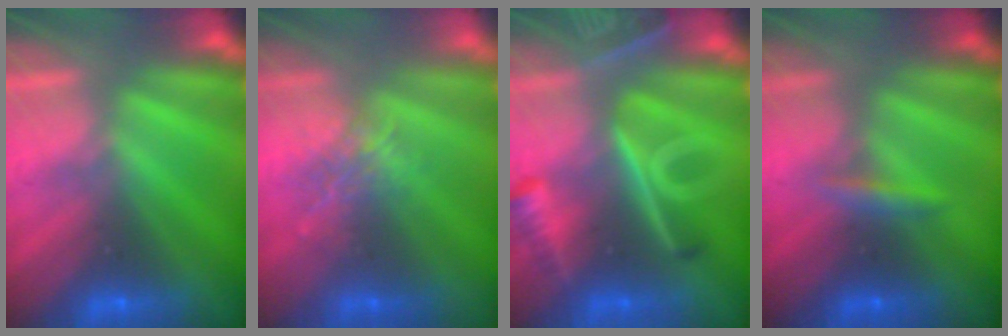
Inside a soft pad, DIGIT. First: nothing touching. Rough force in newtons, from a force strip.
{"total": 2.0}
{"total": 7.4}
{"total": 2.4}